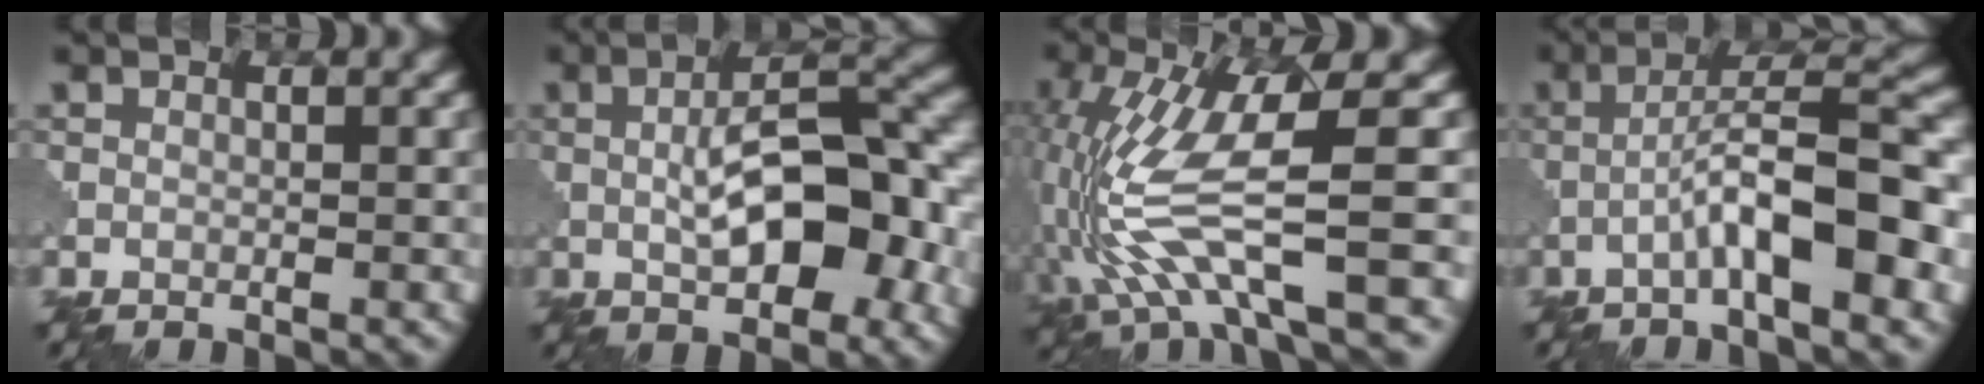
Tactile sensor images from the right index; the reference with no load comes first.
{"total": 9.9, "force": [-0.5, 4.0, 9.1], "torque": [-0.139, 0.009, -0.008]}
{"total": 9.7, "force": [-1.6, 2.3, 9.3], "torque": [-0.207, -0.006, -0.027]}
{"total": 7.8, "force": [-2.5, 1.6, 7.2], "torque": [-0.116, 0.022, -0.042]}